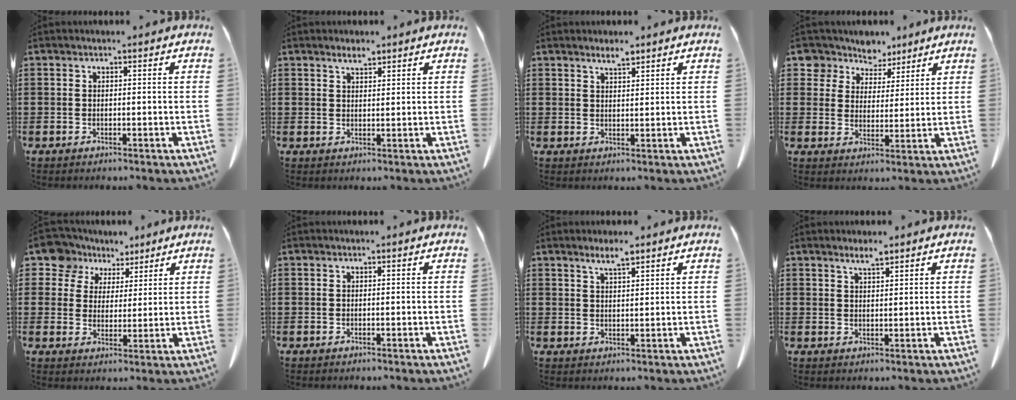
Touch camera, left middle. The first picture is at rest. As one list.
[{"total": 2.0, "force": [1.7, 0.5, 0.9], "torque": [-0.020, -0.001, 0.033]}, {"total": 2.4, "force": [2.0, 0.4, 1.2], "torque": [-0.027, 0.000, 0.038]}, {"total": 6.5, "force": [5.7, 3.2, 0.1], "torque": [-0.042, -0.029, 0.106]}, {"total": 7.6, "force": [5.8, 4.8, 1.2], "torque": [-0.059, -0.014, 0.109]}, {"total": 0.0}, {"total": 3.1, "force": [2.3, 0.4, 2.1], "torque": [-0.044, 0.002, 0.042]}, {"total": 2.5, "force": [2.0, 0.3, 1.4], "torque": [-0.031, 0.000, 0.037]}]